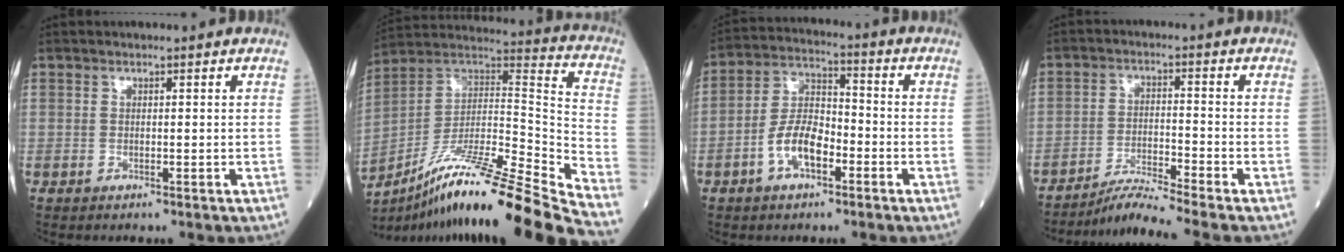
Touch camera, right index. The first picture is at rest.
{"total": 27.5, "force": [-21.1, -0.7, 17.6], "torque": [-0.241, -0.011, -0.354]}
{"total": 8.2, "force": [-3.5, 3.6, 6.5], "torque": [-0.135, 0.014, -0.070]}
{"total": 6.3, "force": [-5.6, -2.2, 1.8], "torque": [-0.041, -0.024, -0.103]}